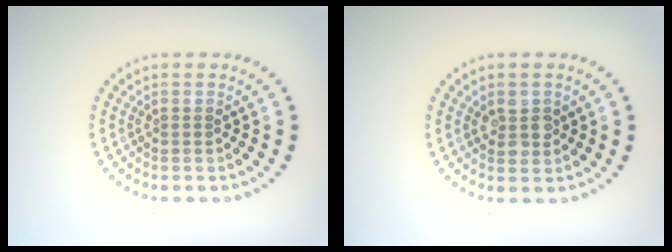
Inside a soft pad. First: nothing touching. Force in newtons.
{"total": 2.2, "press": 2.1, "slide": 0.6}